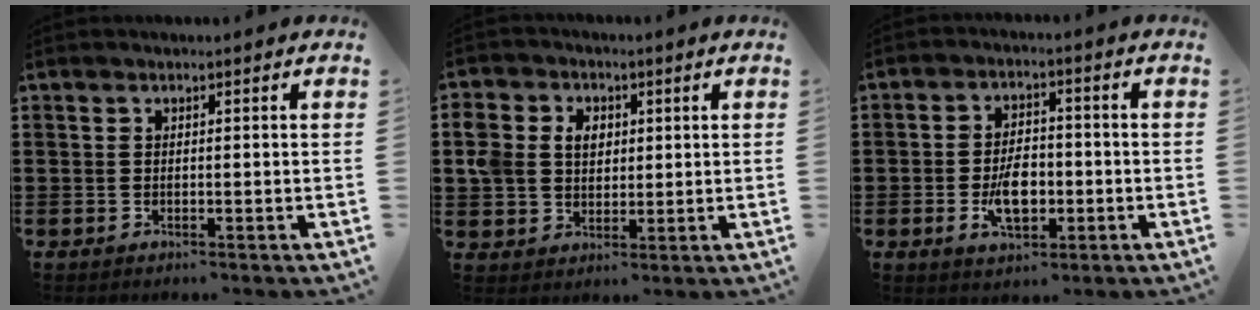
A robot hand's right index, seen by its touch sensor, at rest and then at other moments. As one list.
[{"total": 6.2, "force": [1.3, 5.3, 3.0], "torque": [-0.091, 0.014, 0.018]}, {"total": 6.6, "force": [-1.6, 3.6, 5.3], "torque": [-0.089, -0.001, -0.032]}]